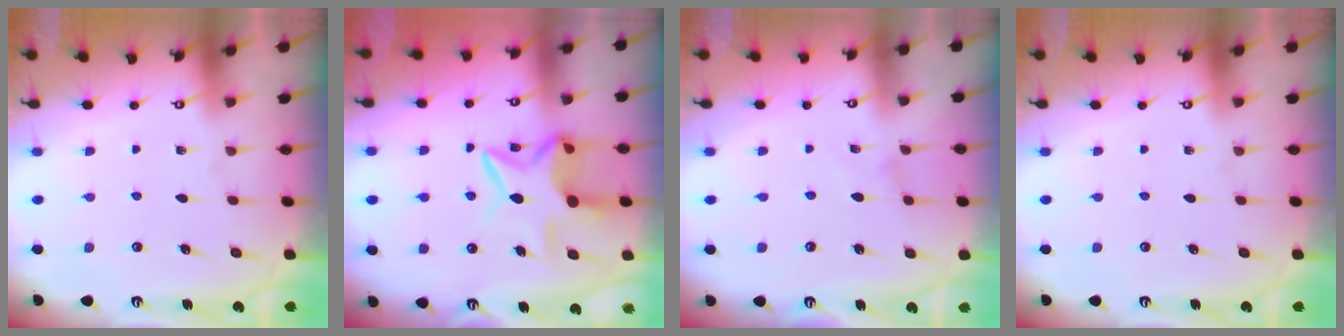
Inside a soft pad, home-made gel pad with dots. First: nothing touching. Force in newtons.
{"total": 10.9, "press": 10.8, "slide": 1.5}
{"total": 0.0}
{"total": 0.0}